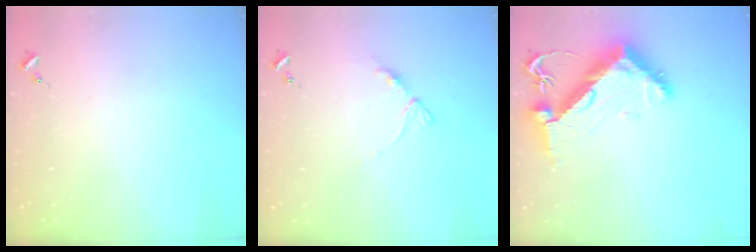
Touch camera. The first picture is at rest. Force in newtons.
{"total": 6.9, "press": 6.8, "slide": 0.7}
{"total": 12.1, "press": 12.0, "slide": 1.7}